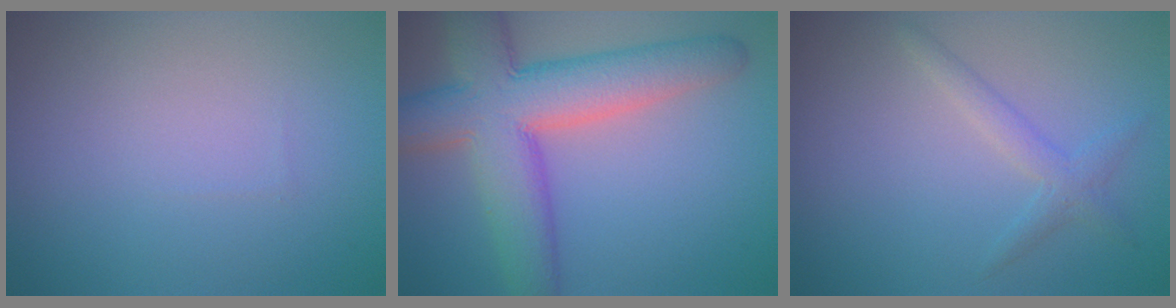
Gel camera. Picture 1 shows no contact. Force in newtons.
{"total": 10.0, "press": 10.0, "slide": 0.4}
{"total": 1.8, "press": 1.8, "slide": 0.0}